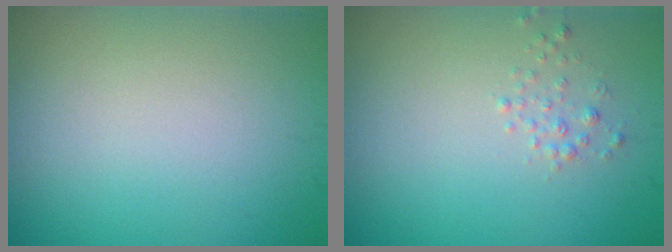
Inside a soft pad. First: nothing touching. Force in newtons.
{"total": 0.9, "press": 0.9, "slide": 0.0}